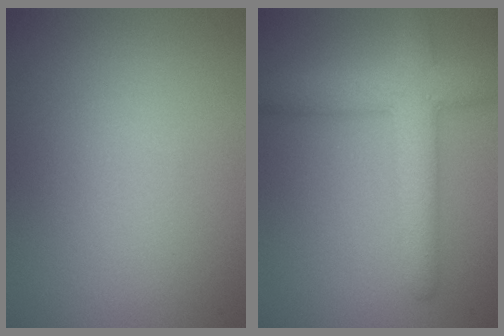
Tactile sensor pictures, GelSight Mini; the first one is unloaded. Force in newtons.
{"total": 5.2, "press": 5.2, "slide": 0.3}